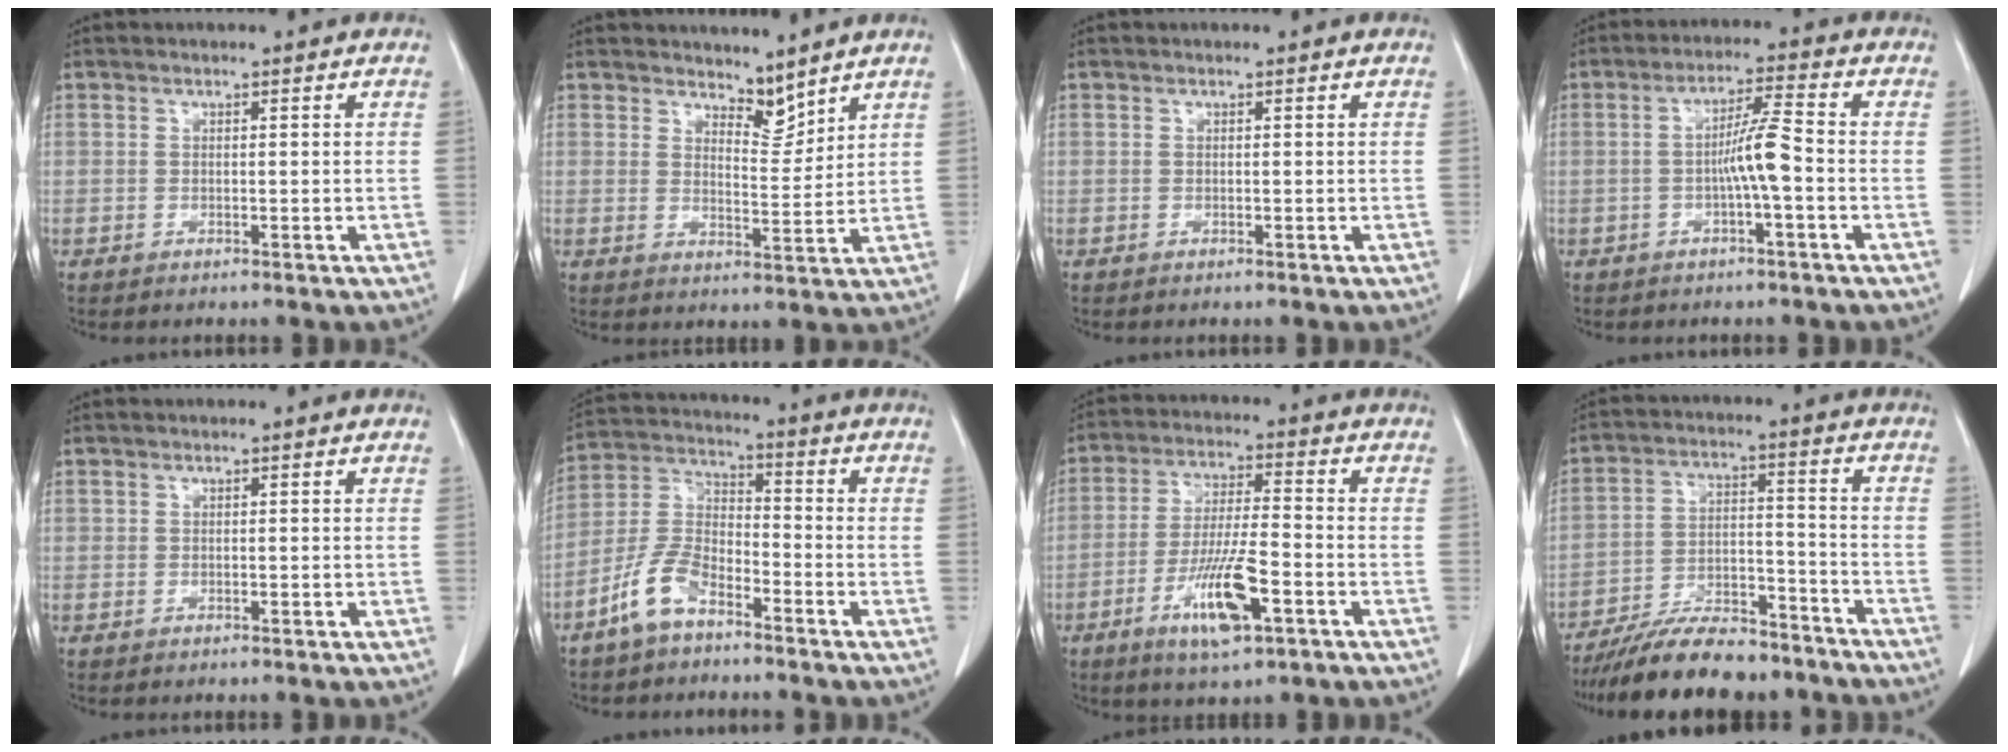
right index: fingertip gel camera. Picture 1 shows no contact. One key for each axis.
{"total": 4.2, "fx": 3.9, "fy": 1.3, "fz": 1.0, "tx": -0.010, "ty": -0.008, "tz": 0.068}
{"total": 0.0}
{"total": 5.6, "fx": -1.3, "fy": -0.2, "fz": 5.4, "tx": -0.098, "ty": 0.010, "tz": -0.024}
{"total": 0.0}
{"total": 8.4, "fx": -5.7, "fy": 3.5, "fz": 5.1, "tx": -0.124, "ty": 0.006, "tz": -0.119}
{"total": 10.8, "fx": -4.8, "fy": 1.8, "fz": 9.5, "tx": -0.181, "ty": -0.011, "tz": -0.083}
{"total": 15.1, "fx": -13.2, "fy": 3.9, "fz": 6.3, "tx": -0.099, "ty": 0.016, "tz": -0.214}